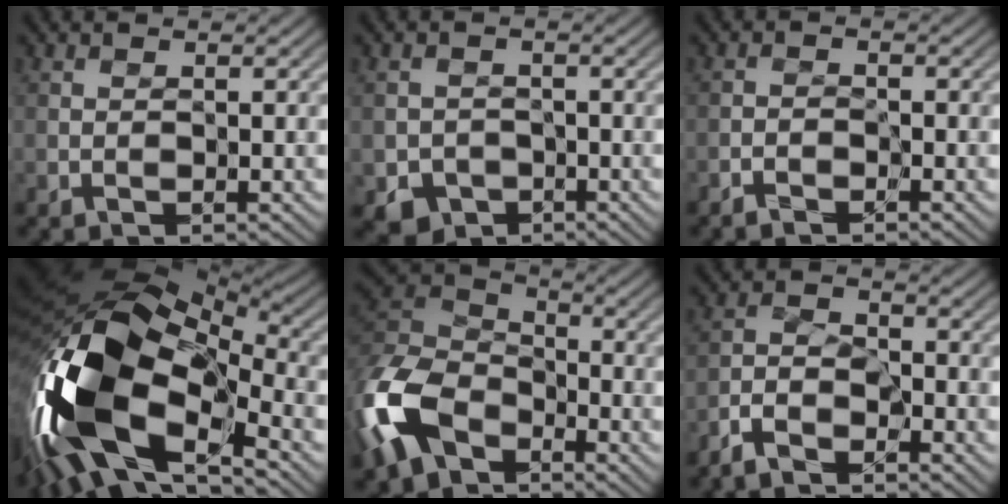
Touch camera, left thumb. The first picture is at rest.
{"total": 3.3, "force": [-1.8, 2.7, 0.7], "torque": [-0.016, -0.007, -0.036]}
{"total": 1.6, "force": [-1.5, 0.2, 0.4], "torque": [-0.009, 0.003, -0.032]}
{"total": 19.1, "force": [-6.2, 9.9, 15.1], "torque": [-0.326, -0.027, -0.104]}
{"total": 13.5, "force": [-6.5, 8.2, 8.6], "torque": [-0.229, -0.010, -0.149]}
{"total": 3.8, "force": [-3.4, 0.8, 1.5], "torque": [-0.033, 0.003, -0.079]}